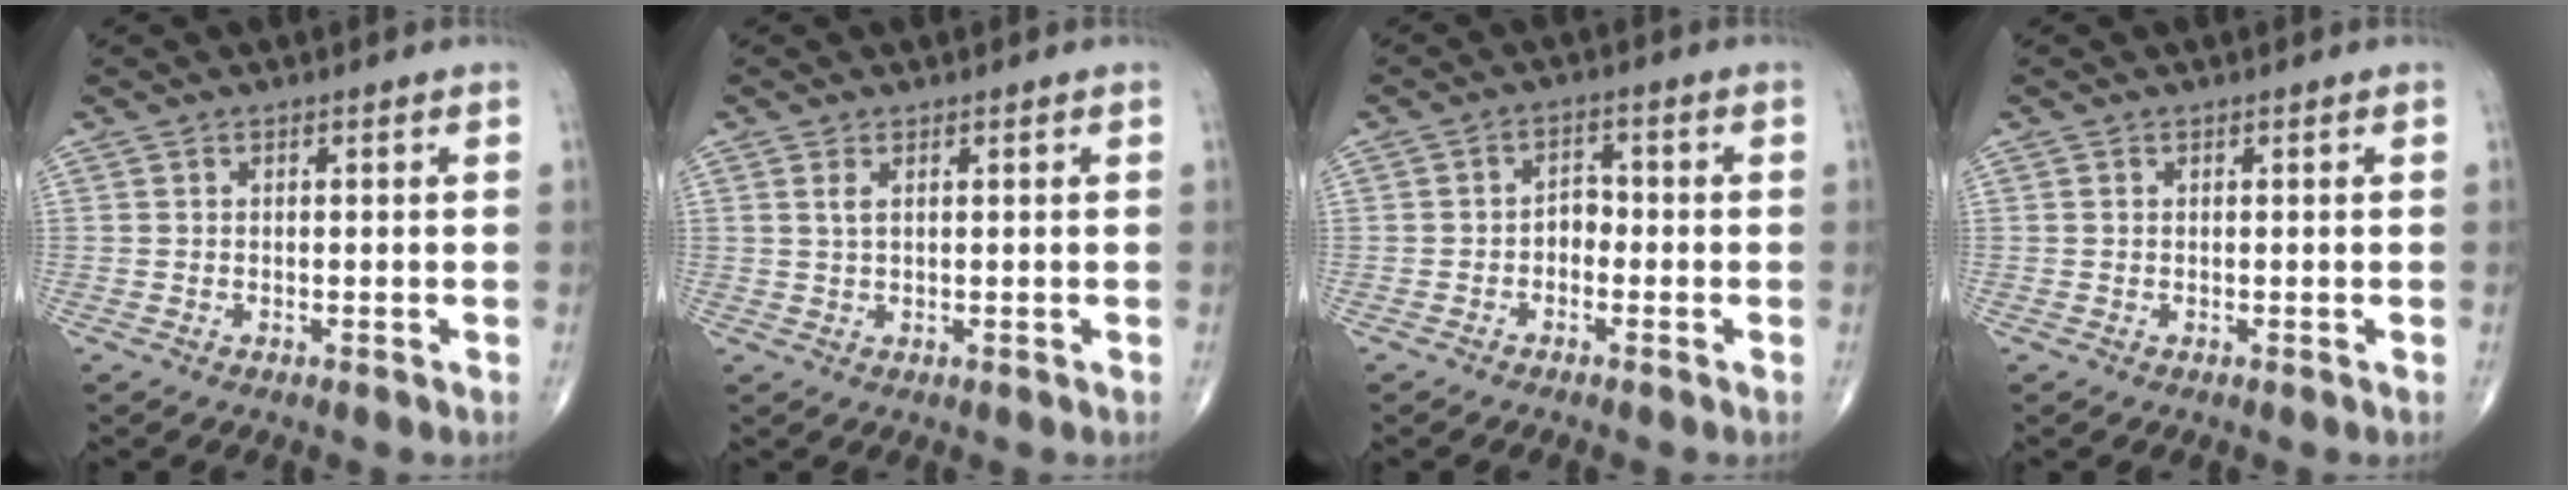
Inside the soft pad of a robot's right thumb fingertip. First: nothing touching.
{"total": 1.5, "force": [0.7, 0.6, 1.2], "torque": [-0.027, 0.003, 0.018]}
{"total": 3.0, "force": [-1.1, 2.2, 1.8], "torque": [-0.012, 0.017, -0.028]}
{"total": 0.0}